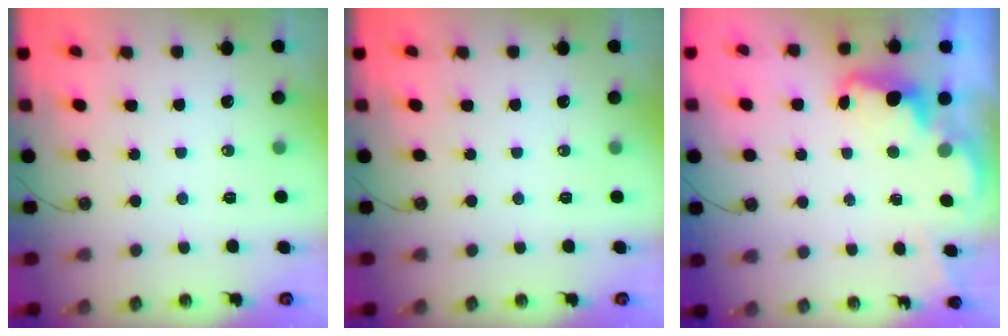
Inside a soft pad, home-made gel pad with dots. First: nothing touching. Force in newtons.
{"total": 0.0}
{"total": 2.3, "press": 2.2, "slide": 0.7}